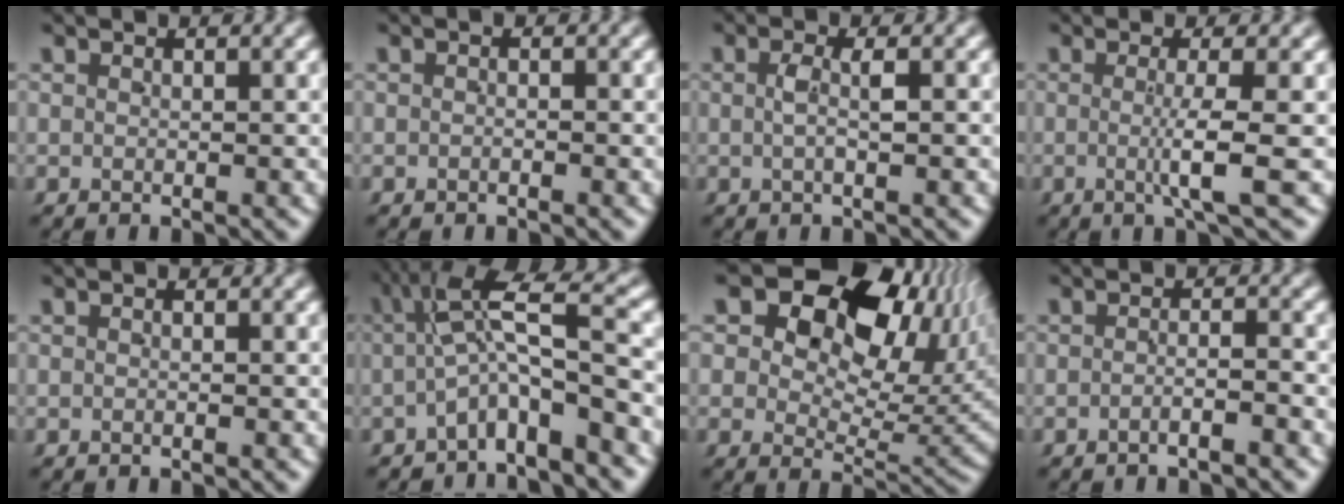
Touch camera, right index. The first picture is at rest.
{"total": 0.5, "force": [-0.5, 0.1, 0.2], "torque": [-0.002, 0.002, -0.011]}
{"total": 2.0, "force": [-0.2, 0.4, 2.0], "torque": [-0.033, 0.001, -0.003]}
{"total": 2.9, "force": [-0.5, -0.7, 2.8], "torque": [-0.059, -0.009, -0.008]}
{"total": 0.0}
{"total": 5.7, "force": [-0.4, 2.3, 5.2], "torque": [-0.090, 0.001, -0.008]}
{"total": 14.5, "force": [4.9, 9.6, 9.7], "torque": [-0.157, 0.000, 0.065]}
{"total": 1.8, "force": [-1.7, 0.1, 0.8], "torque": [-0.006, 0.000, -0.034]}